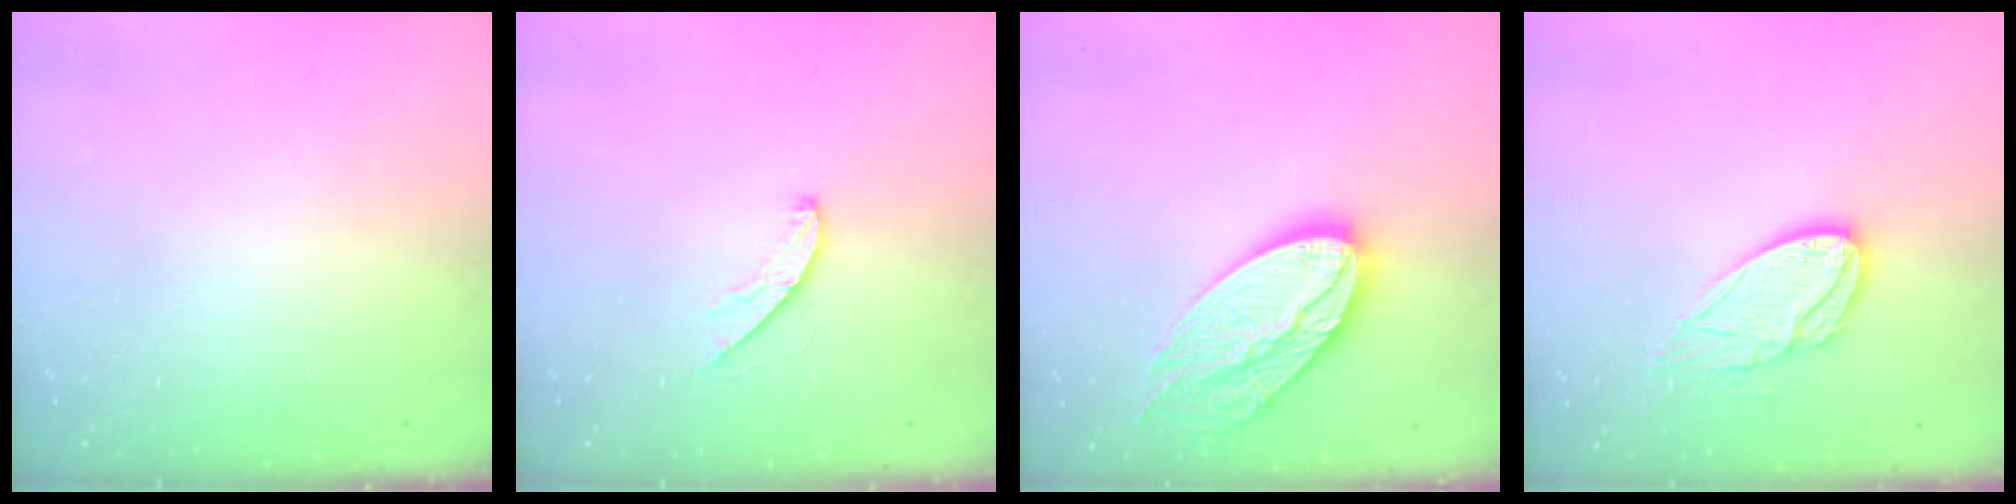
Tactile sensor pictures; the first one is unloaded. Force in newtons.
{"total": 4.6, "press": 4.6, "slide": 0.3}
{"total": 17.6, "press": 17.6, "slide": 1.4}
{"total": 11.0, "press": 10.9, "slide": 0.5}